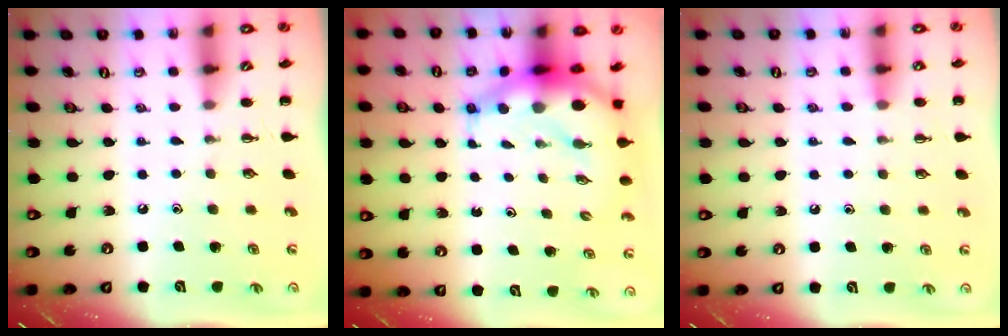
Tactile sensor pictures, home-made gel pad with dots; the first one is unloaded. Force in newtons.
{"total": 9.9, "press": 9.5, "slide": 2.7}
{"total": 5.9, "press": 5.5, "slide": 2.0}